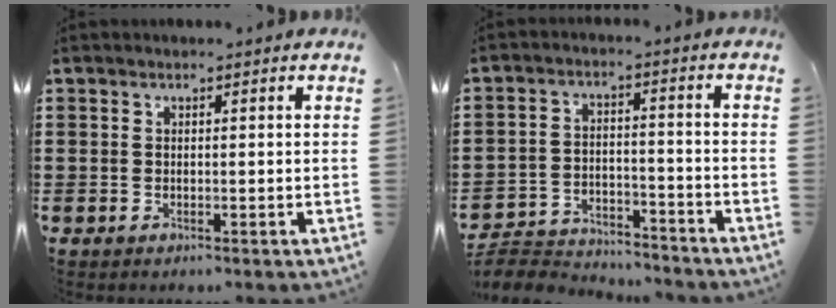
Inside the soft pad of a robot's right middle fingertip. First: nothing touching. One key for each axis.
{"total": 4.6, "fx": -4.5, "fy": 0.8, "fz": 0.6, "tx": -0.021, "ty": 0.005, "tz": -0.096}